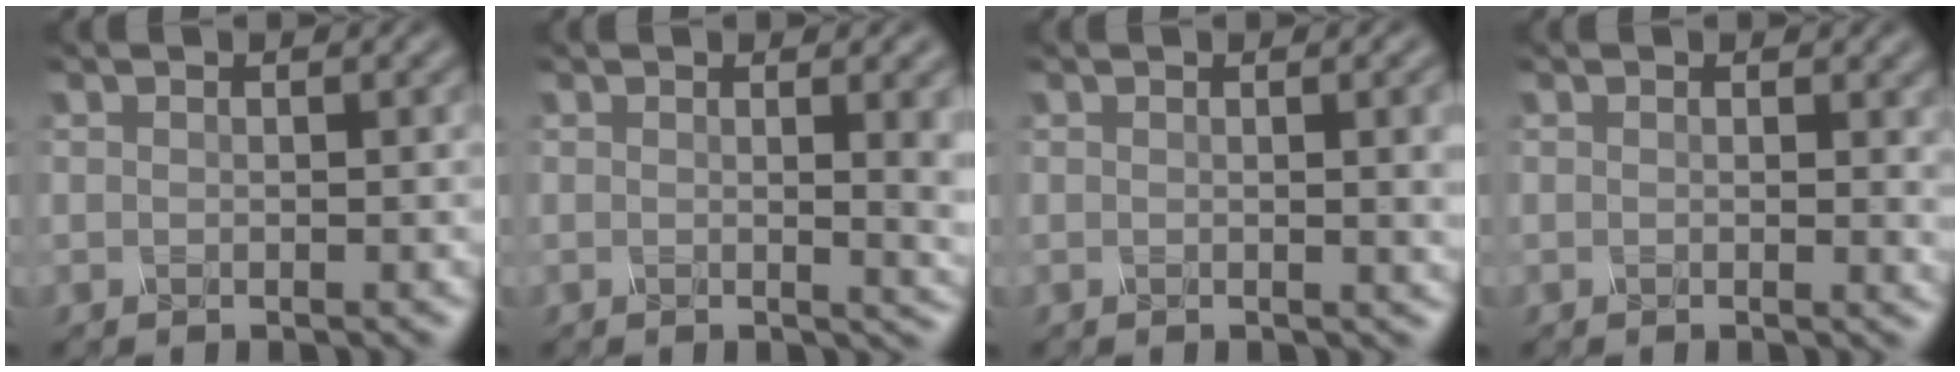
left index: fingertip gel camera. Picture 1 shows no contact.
{"total": 5.1, "force": [0.5, 1.8, 4.7], "torque": [-0.035, -0.001, 0.008]}
{"total": 3.6, "force": [0.4, 1.2, 3.4], "torque": [-0.029, 0.005, 0.003]}
{"total": 1.5, "force": [0.3, 0.4, 1.4], "torque": [-0.013, -0.003, 0.001]}